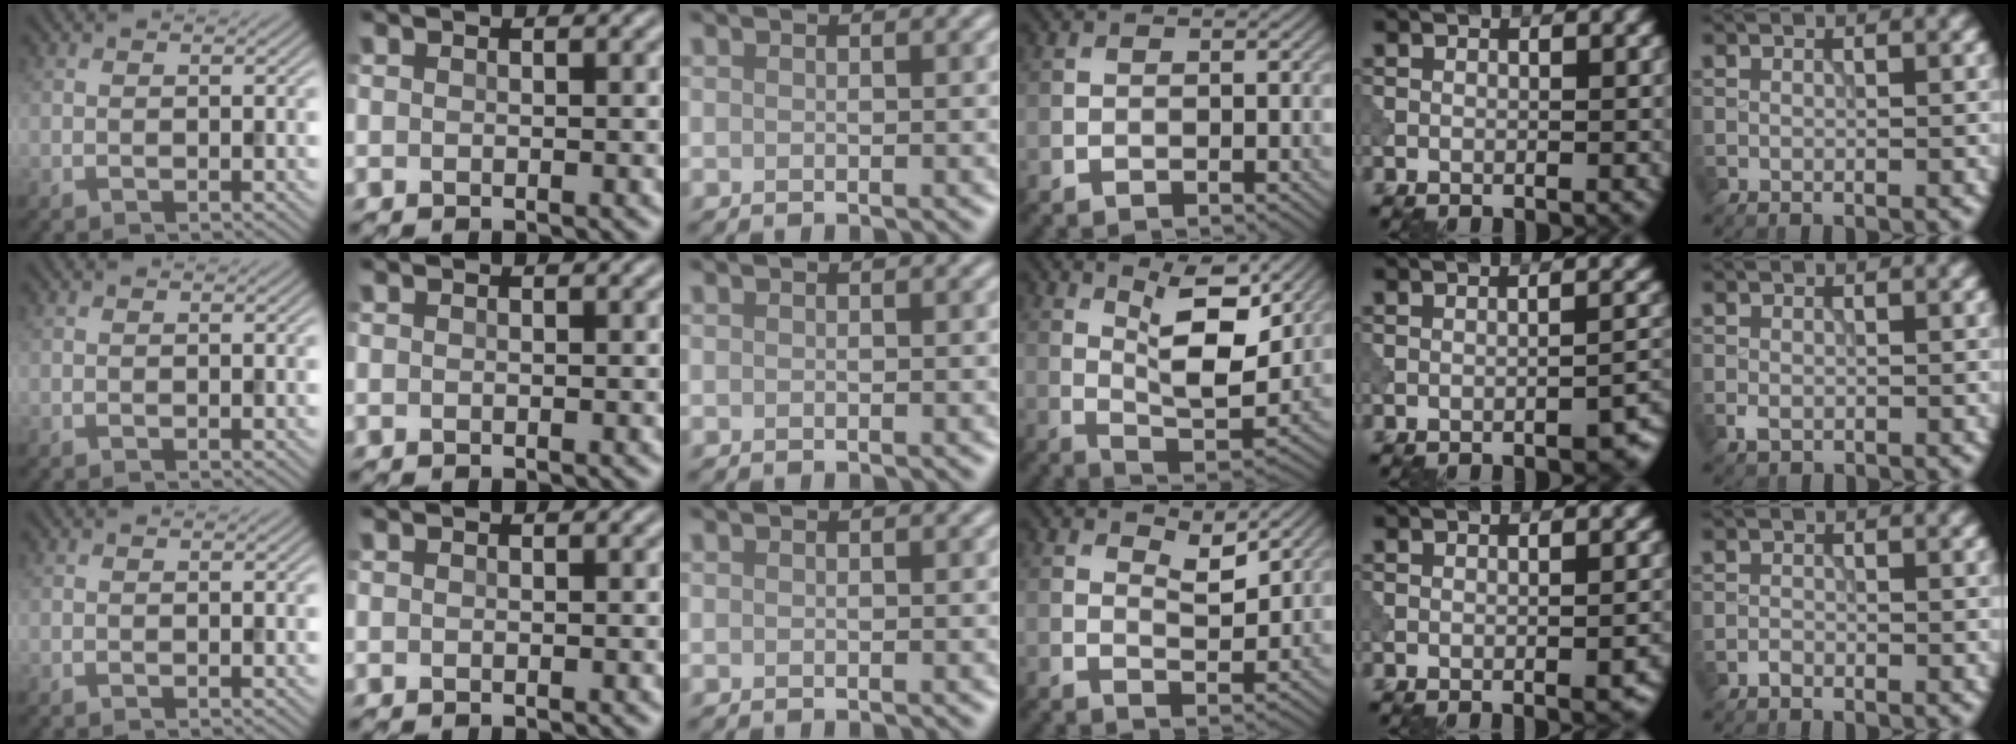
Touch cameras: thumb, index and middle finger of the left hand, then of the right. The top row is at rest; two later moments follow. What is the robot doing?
{"motion": "shake", "object": "bell"}